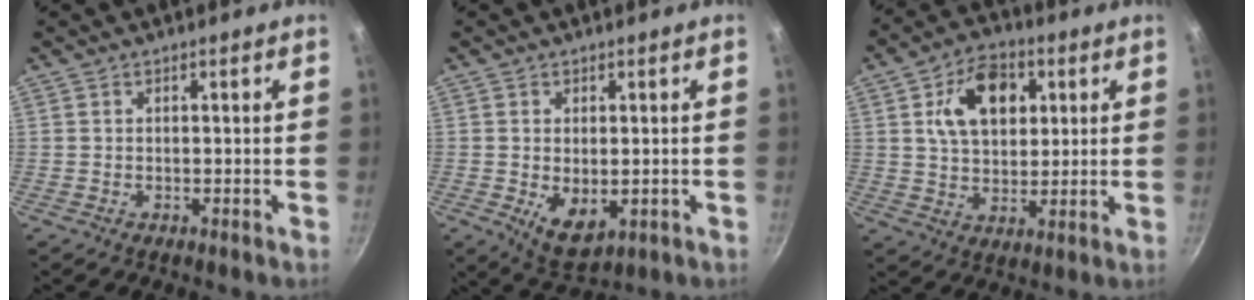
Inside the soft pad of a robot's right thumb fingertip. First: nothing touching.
{"total": 7.0, "force": [-0.9, 4.2, 5.5], "torque": [-0.082, -0.018, 0.001]}
{"total": 12.9, "force": [3.8, 8.7, 8.8], "torque": [-0.114, -0.001, 0.058]}